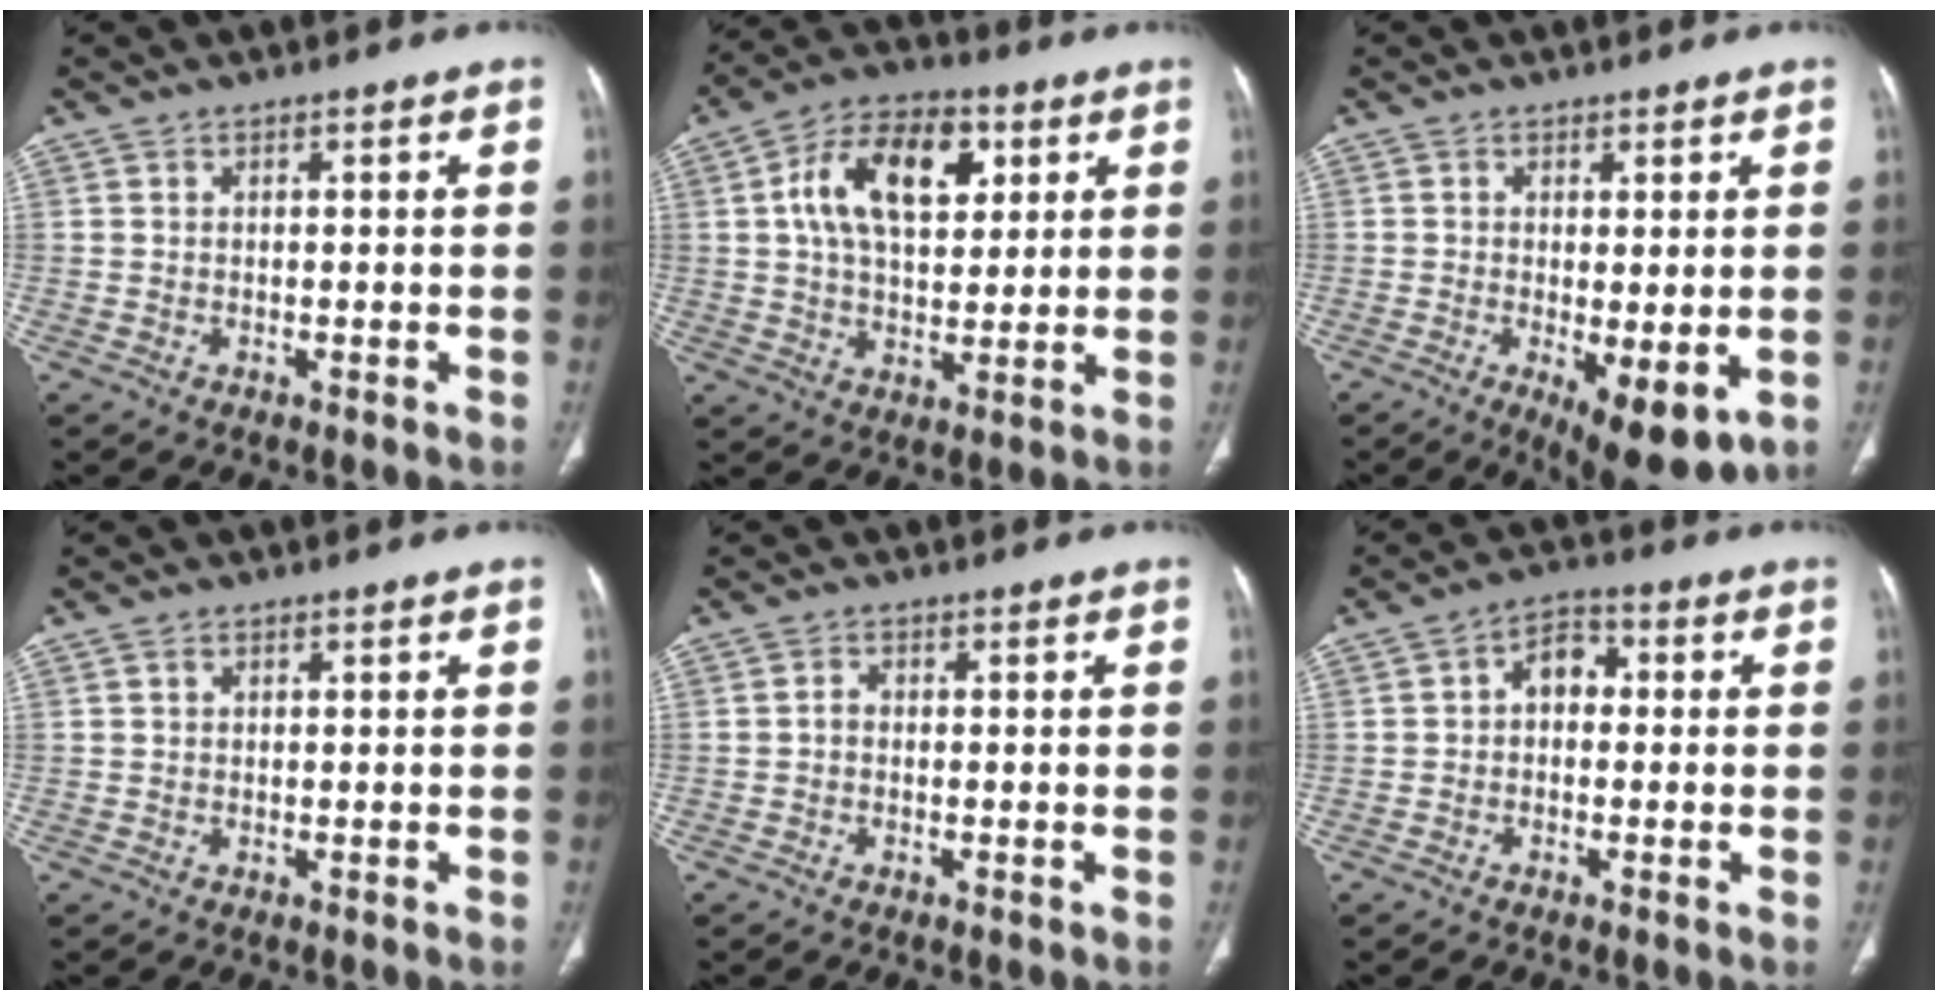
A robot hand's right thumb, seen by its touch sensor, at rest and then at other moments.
{"total": 15.2, "force": [4.4, 9.1, 11.4], "torque": [-0.172, 0.005, 0.072]}
{"total": 9.2, "force": [-2.3, 3.4, 8.3], "torque": [-0.122, -0.024, -0.028]}
{"total": 0.8, "force": [0.4, 0.6, 0.3], "torque": [-0.003, 0.001, 0.006]}
{"total": 1.0, "force": [-0.3, 0.8, 0.6], "torque": [-0.007, 0.003, -0.009]}
{"total": 5.1, "force": [0.2, 3.7, 3.5], "torque": [-0.034, 0.019, -0.011]}